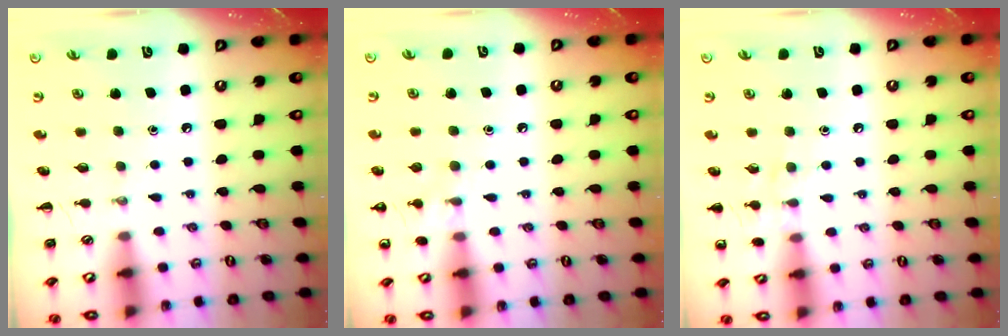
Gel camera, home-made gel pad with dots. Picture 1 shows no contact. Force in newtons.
{"total": 6.1, "press": 5.7, "slide": 2.0}
{"total": 6.8, "press": 6.5, "slide": 2.0}